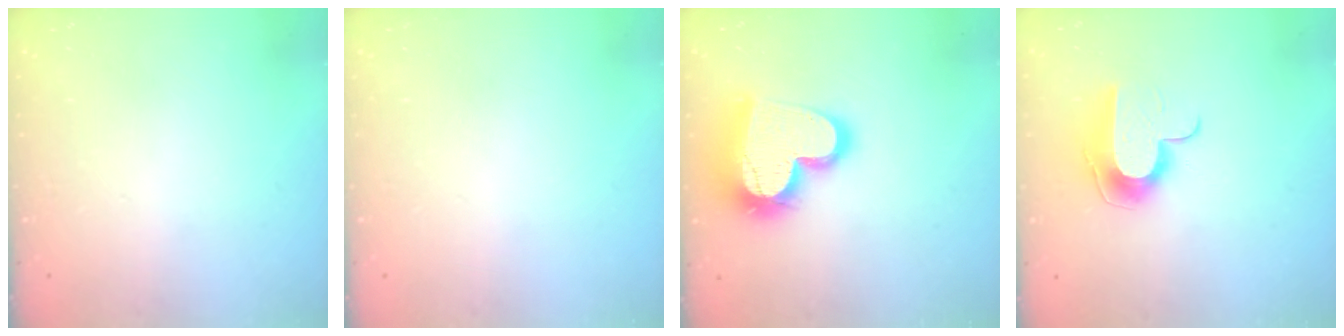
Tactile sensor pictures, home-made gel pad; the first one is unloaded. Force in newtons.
{"total": 0.0}
{"total": 21.2, "press": 21.1, "slide": 1.9}
{"total": 10.3, "press": 10.3, "slide": 0.3}